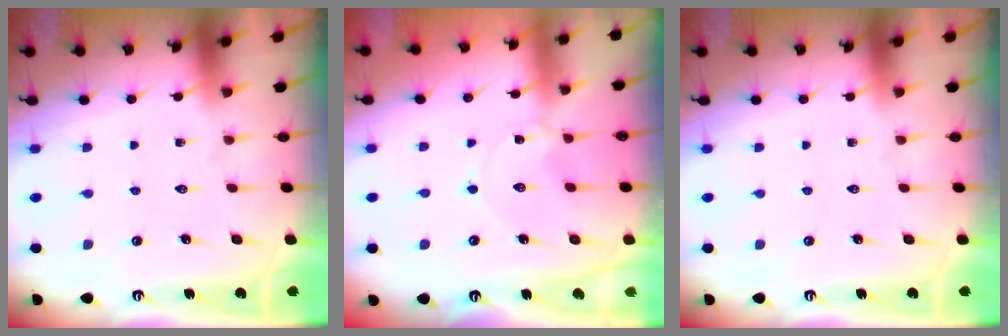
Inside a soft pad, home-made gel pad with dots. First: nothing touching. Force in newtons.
{"total": 1.2, "press": 1.1, "slide": 0.3}
{"total": 0.0}